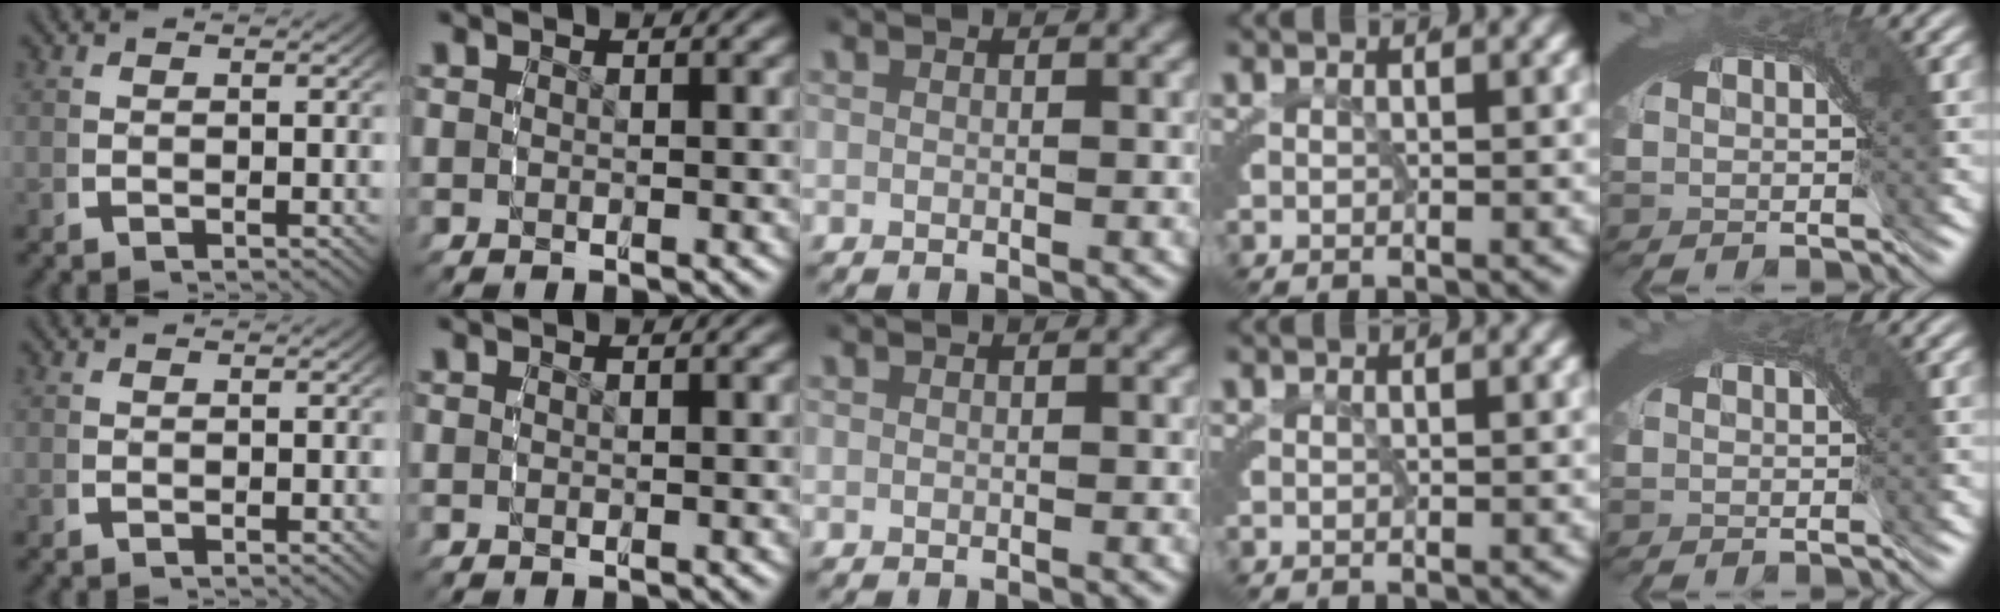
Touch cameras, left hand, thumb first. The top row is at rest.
{}